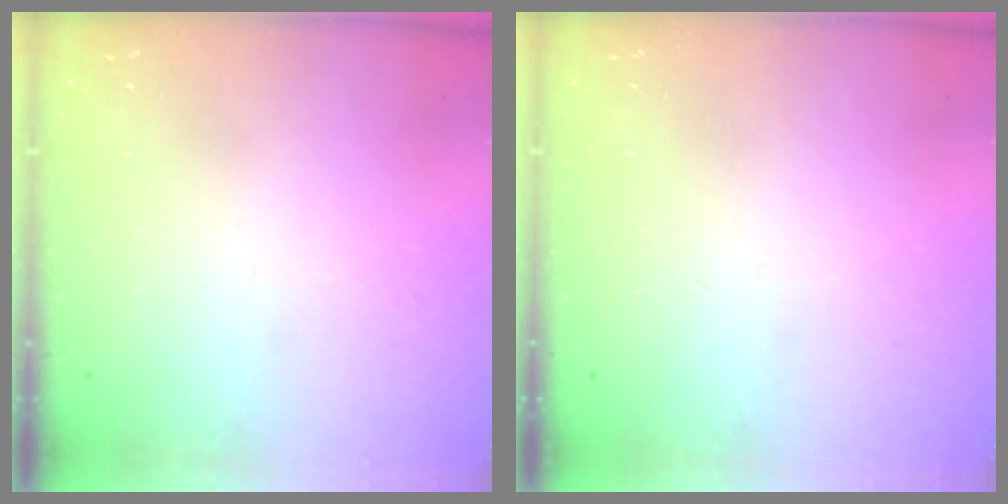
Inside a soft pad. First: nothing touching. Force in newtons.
{"total": 0.0}